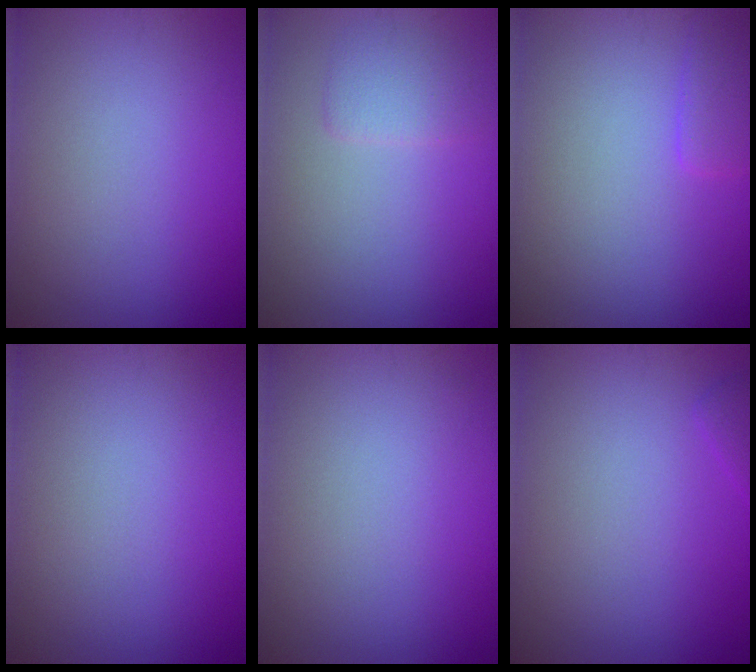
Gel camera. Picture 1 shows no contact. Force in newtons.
{"total": 1.7, "press": 1.6, "slide": 0.2}
{"total": 1.7, "press": 1.7, "slide": 0.2}
{"total": 0.0}
{"total": 0.0}
{"total": 0.9, "press": 0.9, "slide": 0.1}